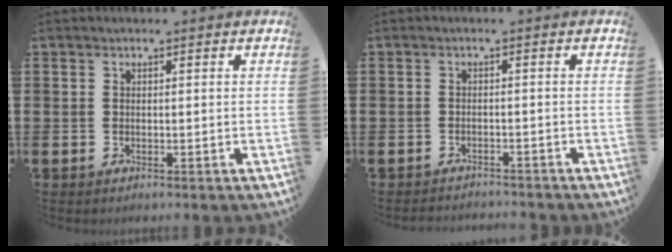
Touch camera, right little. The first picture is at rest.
{"total": 1.4, "force": [-1.3, 0.0, -0.2], "torque": [-0.001, 0.003, -0.029]}